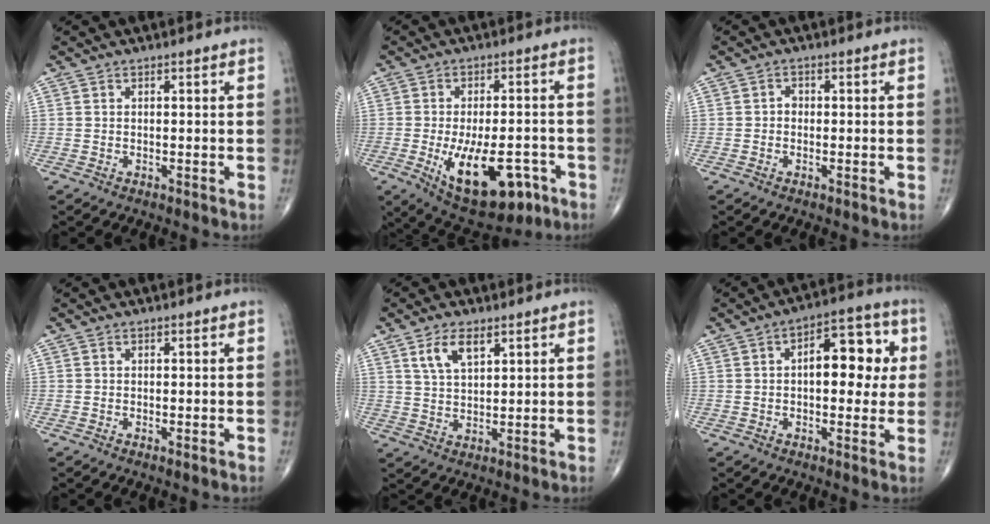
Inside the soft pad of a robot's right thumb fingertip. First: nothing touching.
{"total": 16.0, "force": [-6.0, 7.7, 12.7], "torque": [-0.190, 0.012, -0.071]}
{"total": 1.2, "force": [-0.2, 1.0, 0.6], "torque": [-0.002, 0.004, -0.008]}
{"total": 0.5, "force": [-0.1, 0.2, 0.5], "torque": [-0.011, -0.004, -0.003]}
{"total": 10.2, "force": [4.6, 6.0, 6.8], "torque": [-0.103, -0.011, 0.085]}
{"total": 12.0, "force": [1.7, 6.3, 10.0], "torque": [-0.097, 0.018, 0.014]}